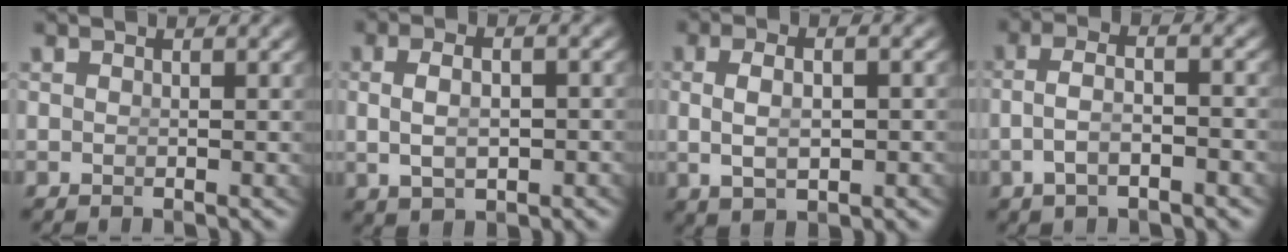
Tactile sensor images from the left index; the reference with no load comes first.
{"total": 3.4, "force": [-0.3, 1.7, 3.0], "torque": [-0.053, -0.005, 0.006]}
{"total": 3.8, "force": [-0.1, 1.7, 3.4], "torque": [-0.062, -0.005, 0.010]}
{"total": 3.3, "force": [-1.3, 1.3, 2.8], "torque": [-0.058, -0.008, -0.019]}